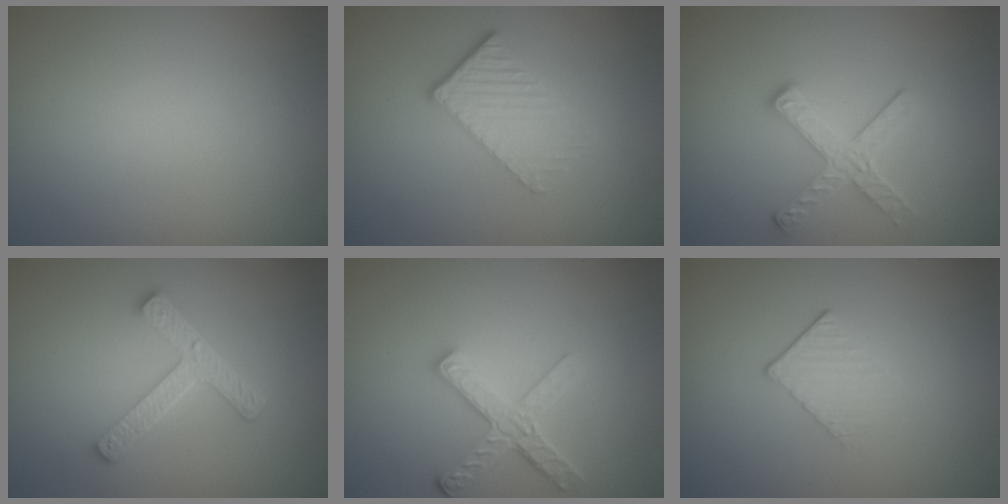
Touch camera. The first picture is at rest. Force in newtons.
{"total": 3.2, "press": 2.8, "slide": 1.5}
{"total": 2.8, "press": 2.7, "slide": 0.7}
{"total": 4.3, "press": 3.3, "slide": 2.9}
{"total": 3.7, "press": 3.2, "slide": 1.7}
{"total": 1.5, "press": 0.9, "slide": 1.2}